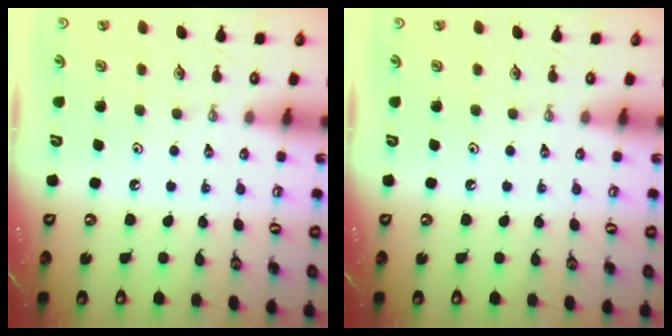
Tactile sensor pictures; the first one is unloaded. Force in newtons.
{"total": 0.0}